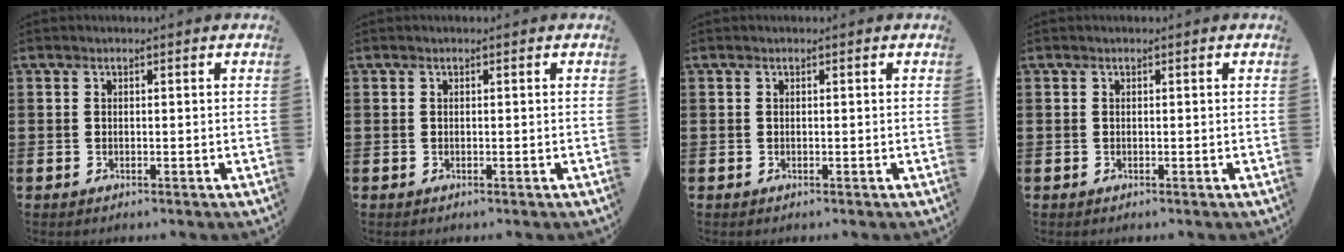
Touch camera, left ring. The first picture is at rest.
{"total": 0.0}
{"total": 0.0}
{"total": 0.0}